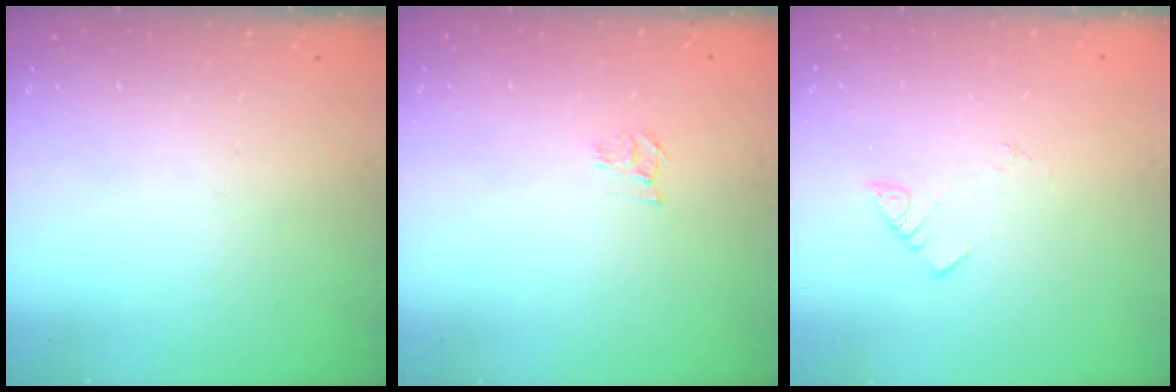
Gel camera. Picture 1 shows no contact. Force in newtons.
{"total": 3.6, "press": 3.6, "slide": 0.4}
{"total": 2.0, "press": 2.0, "slide": 0.1}